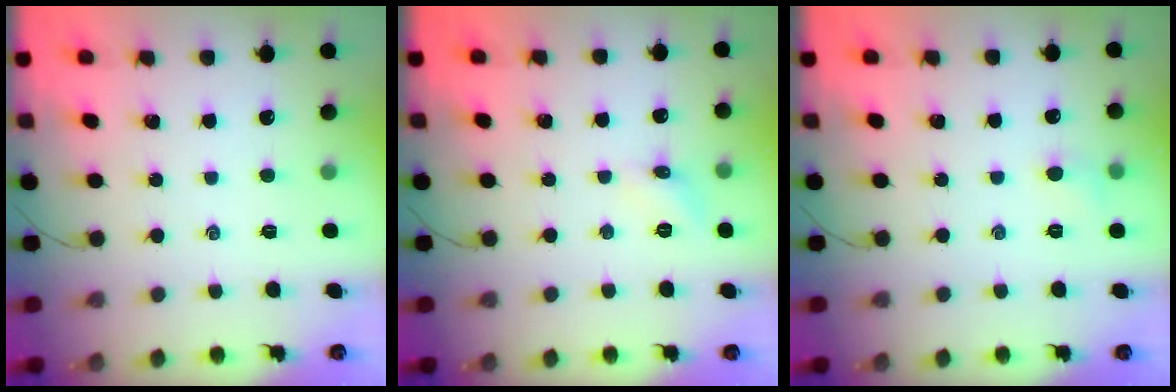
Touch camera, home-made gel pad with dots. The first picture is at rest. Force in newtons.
{"total": 5.9, "press": 5.6, "slide": 1.8}
{"total": 4.8, "press": 4.6, "slide": 1.3}